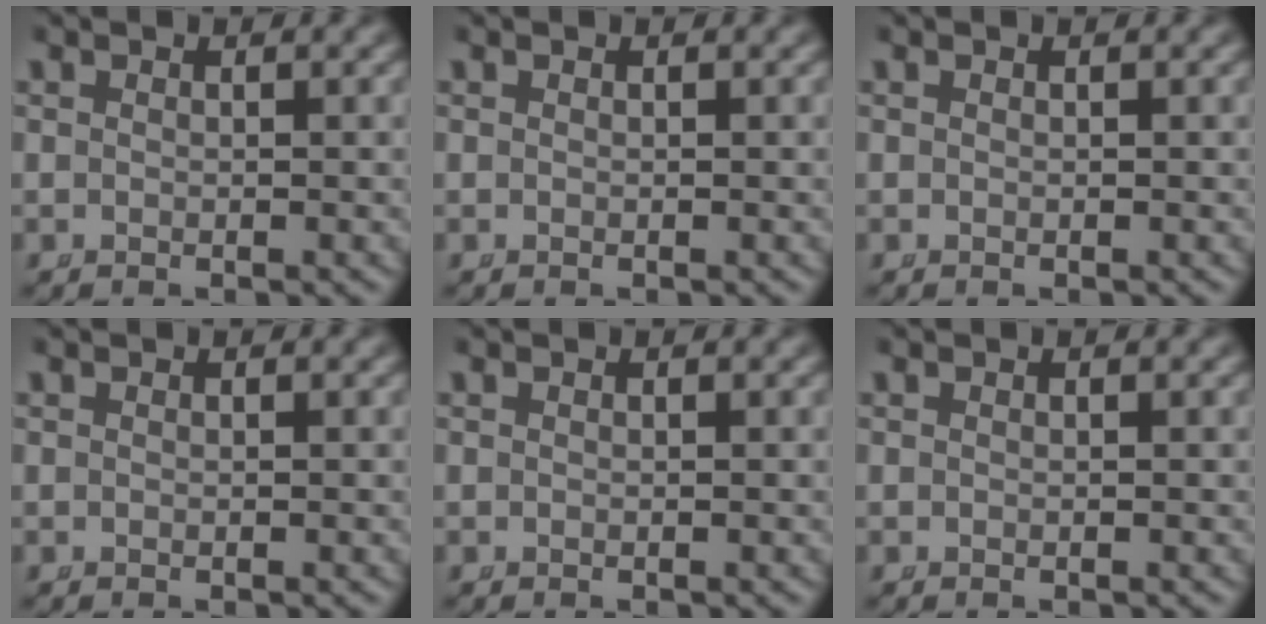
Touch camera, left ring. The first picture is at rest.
{"total": 0.0}
{"total": 0.0}
{"total": 0.0}
{"total": 0.0}
{"total": 0.0}